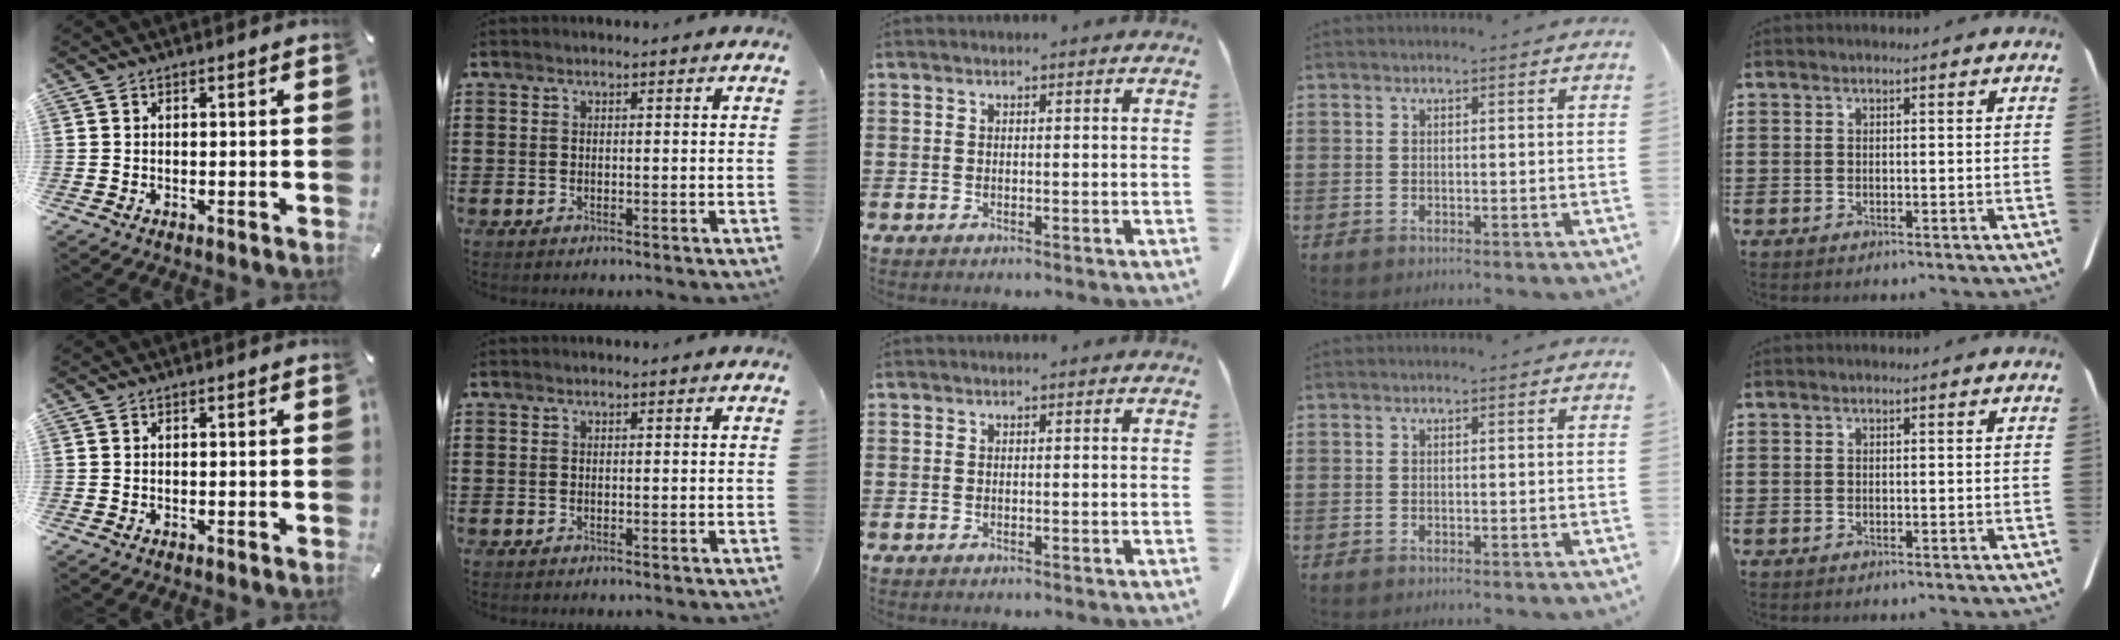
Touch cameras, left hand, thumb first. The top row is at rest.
{}